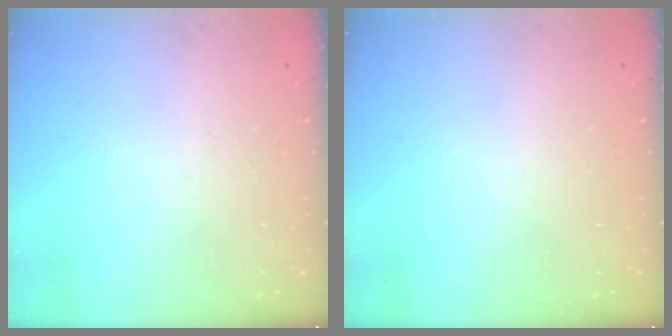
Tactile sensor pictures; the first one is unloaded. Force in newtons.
{"total": 0.0}